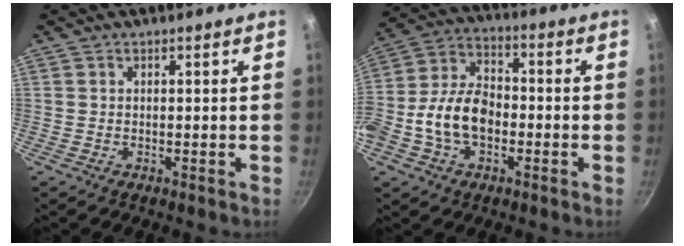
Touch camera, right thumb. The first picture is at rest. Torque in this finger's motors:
{"motor_torque": [1.92, 2.16, 1.11, -0.81, 0.29]}